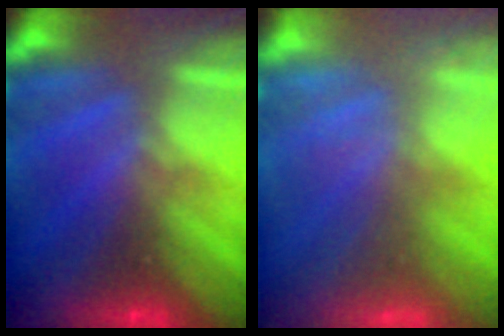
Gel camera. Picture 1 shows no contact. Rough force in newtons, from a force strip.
{"total": 2.0}